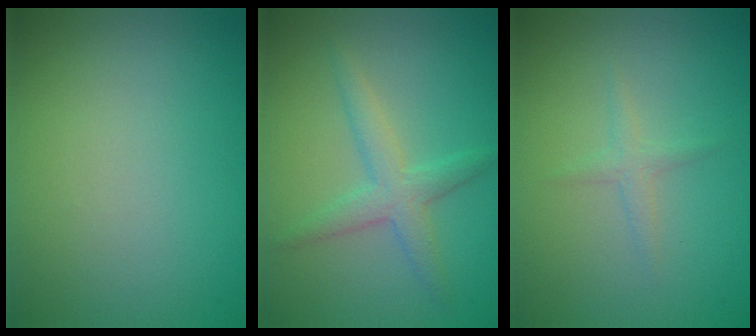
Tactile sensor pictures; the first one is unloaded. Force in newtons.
{"total": 3.0, "press": 3.0, "slide": 0.2}
{"total": 1.1, "press": 1.1, "slide": 0.0}